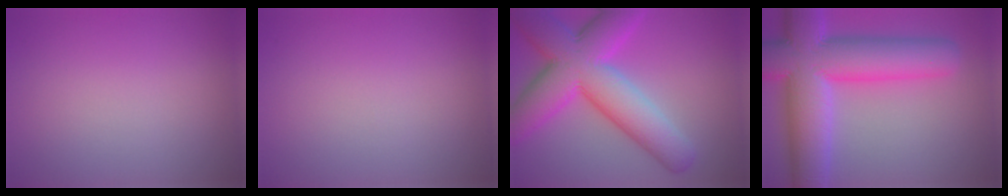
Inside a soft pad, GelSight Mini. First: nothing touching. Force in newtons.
{"total": 0.0}
{"total": 11.3, "press": 11.3, "slide": 0.2}
{"total": 12.8, "press": 12.8, "slide": 0.5}